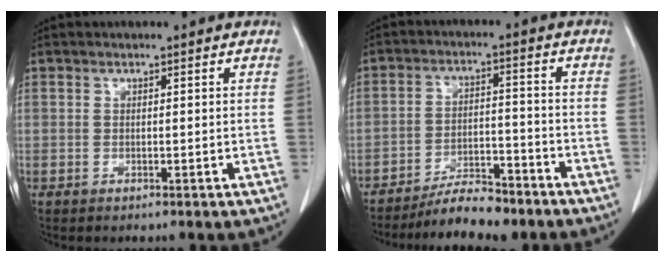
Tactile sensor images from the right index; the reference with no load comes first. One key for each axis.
{"total": 8.4, "fx": -7.4, "fy": 1.8, "fz": 3.6, "tx": -0.057, "ty": -0.003, "tz": -0.126}